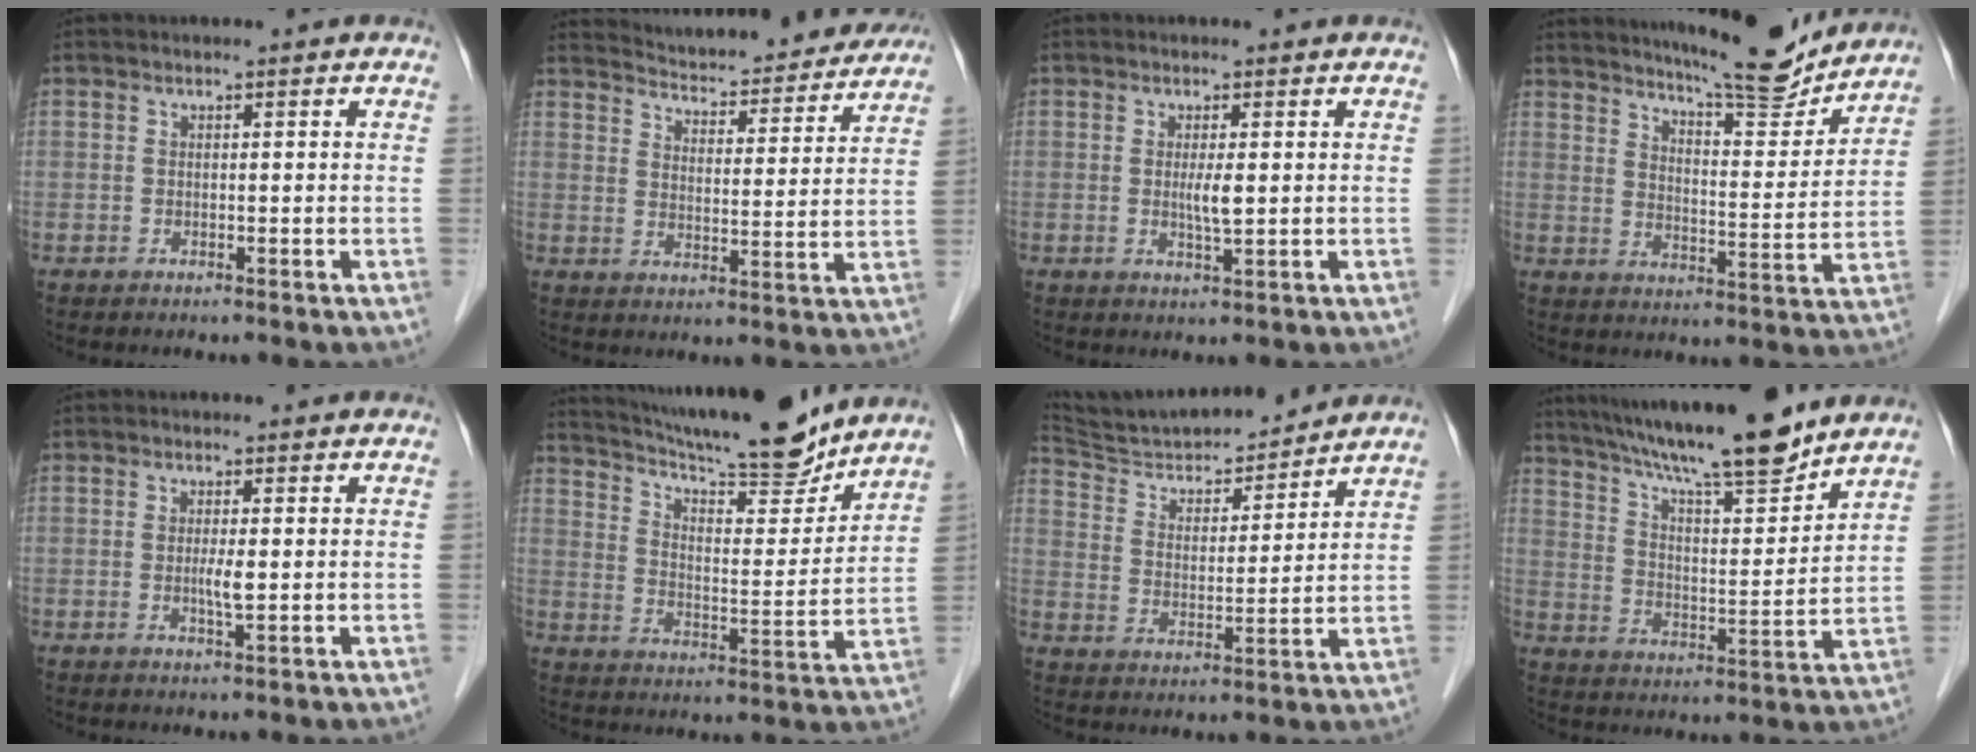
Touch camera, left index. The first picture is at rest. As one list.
[{"total": 18.9, "force": [17.9, 3.1, 5.2], "torque": [-0.068, -0.015, 0.234]}, {"total": 2.3, "force": [0.1, 0.2, 2.3], "torque": [-0.044, -0.007, 0.003]}, {"total": 14.0, "force": [13.0, 1.2, 4.9], "torque": [-0.077, -0.023, 0.182]}, {"total": 1.9, "force": [-0.2, 0.2, 1.9], "torque": [-0.038, -0.006, -0.003]}, {"total": 18.8, "force": [17.0, 2.1, 7.8], "torque": [-0.133, -0.008, 0.254]}, {"total": 15.2, "force": [14.4, 2.0, 4.3], "torque": [-0.075, -0.001, 0.241]}, {"total": 18.3, "force": [15.4, 1.3, 9.7], "torque": [-0.161, 0.006, 0.250]}]